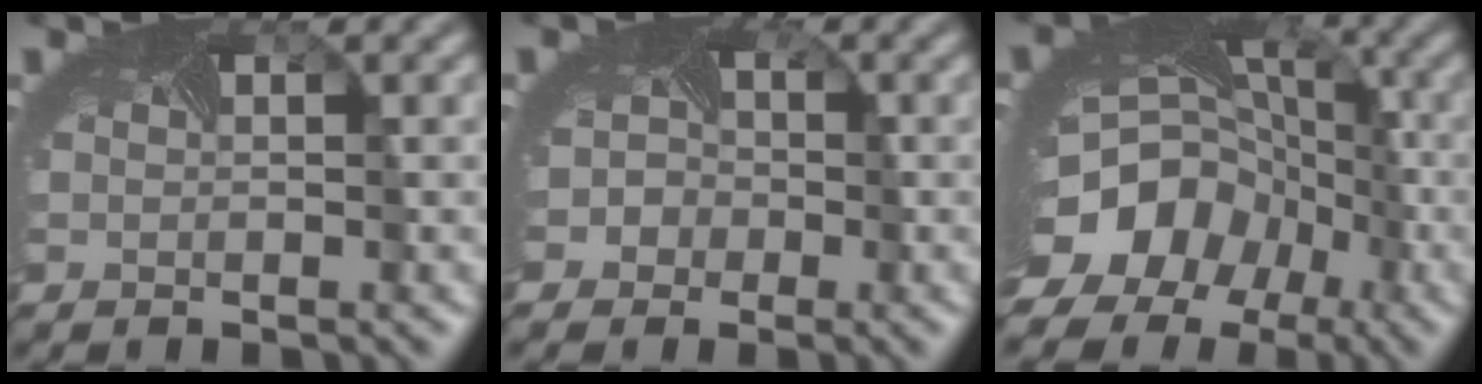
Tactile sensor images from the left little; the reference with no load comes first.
{"total": 4.1, "force": [-1.8, 3.6, 1.0], "torque": [0.007, 0.006, -0.043]}
{"total": 14.4, "force": [-6.5, 11.4, 6.1], "torque": [-0.118, -0.042, -0.110]}